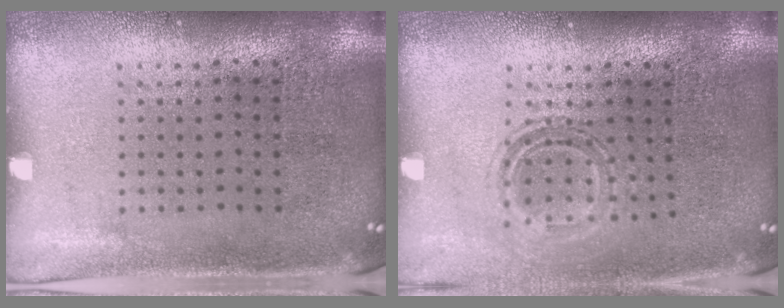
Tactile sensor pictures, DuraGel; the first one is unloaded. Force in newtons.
{"total": 1.5, "press": 1.2, "slide": 1.0}